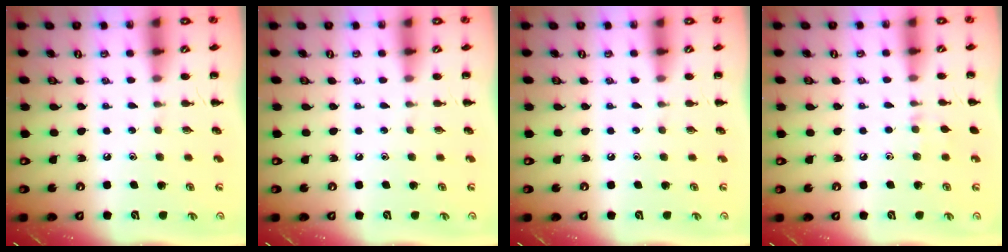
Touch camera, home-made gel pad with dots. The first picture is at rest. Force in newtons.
{"total": 0.0}
{"total": 0.0}
{"total": 5.6, "press": 5.3, "slide": 1.9}